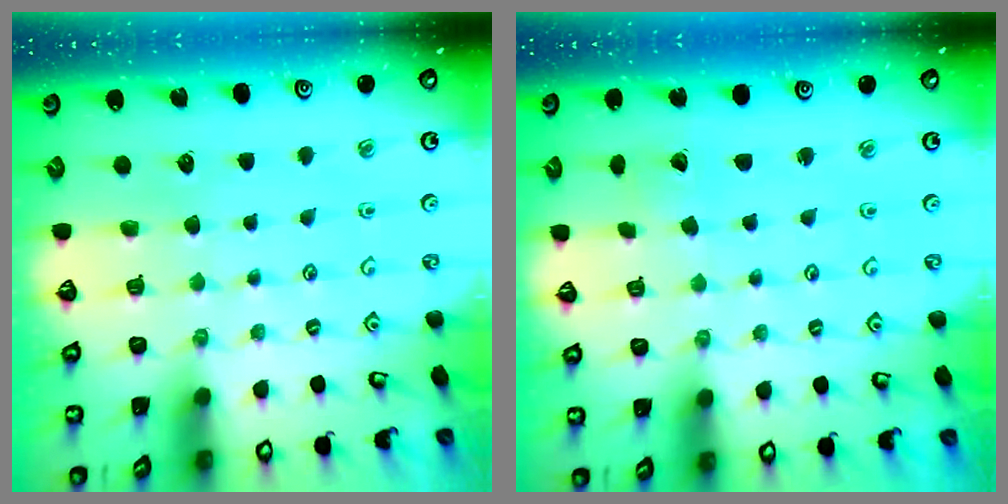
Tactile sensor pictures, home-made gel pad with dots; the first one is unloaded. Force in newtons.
{"total": 1.2, "press": 1.2, "slide": 0.0}